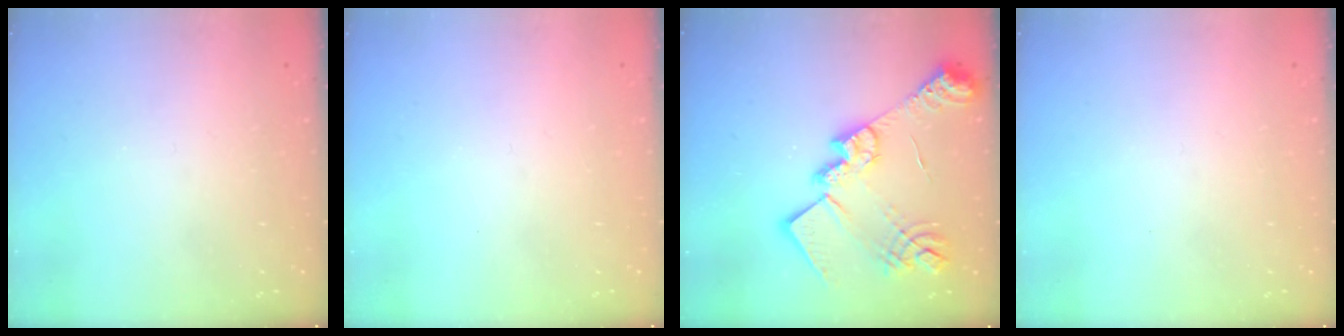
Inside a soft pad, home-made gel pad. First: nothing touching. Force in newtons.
{"total": 0.0}
{"total": 23.9, "press": 23.8, "slide": 2.0}
{"total": 0.0}